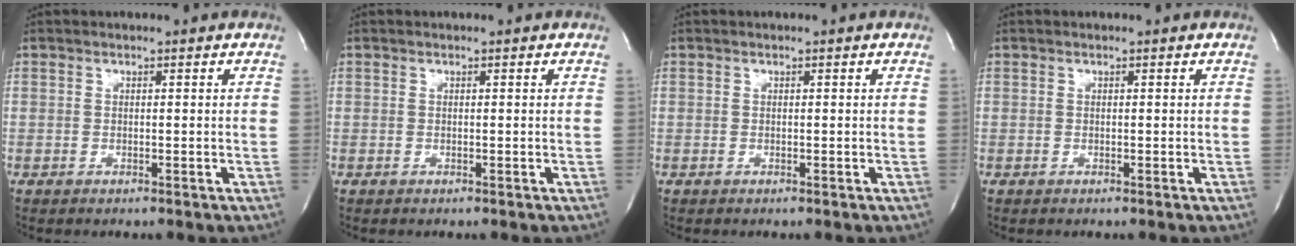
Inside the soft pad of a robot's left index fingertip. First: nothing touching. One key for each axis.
{"total": 0.0}
{"total": 0.0}
{"total": 0.0}